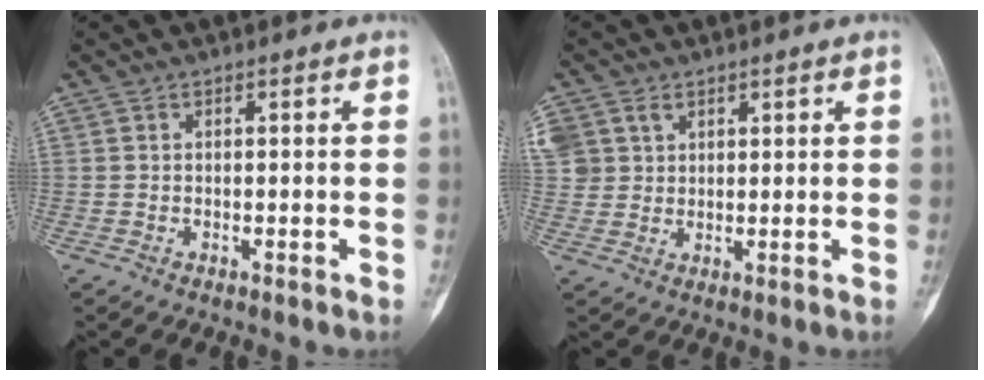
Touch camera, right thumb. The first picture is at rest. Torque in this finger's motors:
{"motor_torque": [0.40, 0.27, 0.12, 0.12, 0.03]}